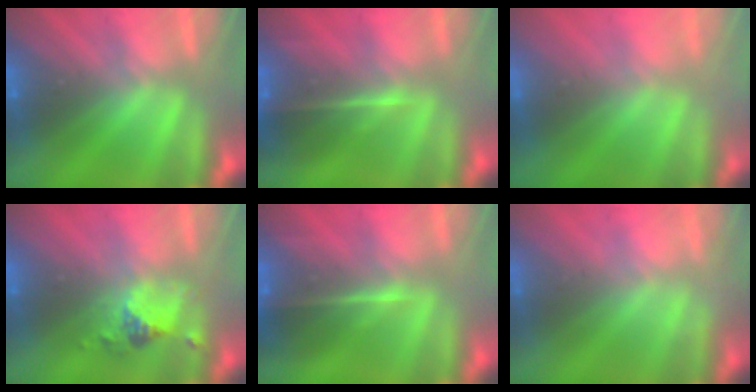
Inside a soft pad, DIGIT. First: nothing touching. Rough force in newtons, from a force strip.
{"total": 8.3}
{"total": 2.9}
{"total": 2.4}
{"total": 8.3}
{"total": 2.7}